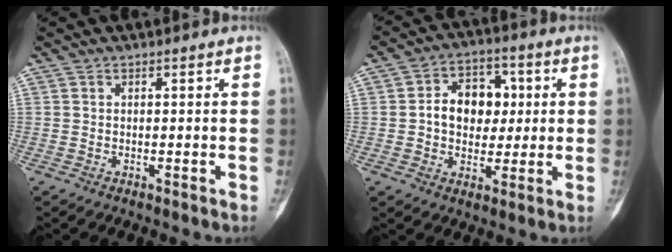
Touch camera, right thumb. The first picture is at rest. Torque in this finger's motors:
{"motor_torque": [0.98, 1.32, 0.37, -0.22, 0.04]}